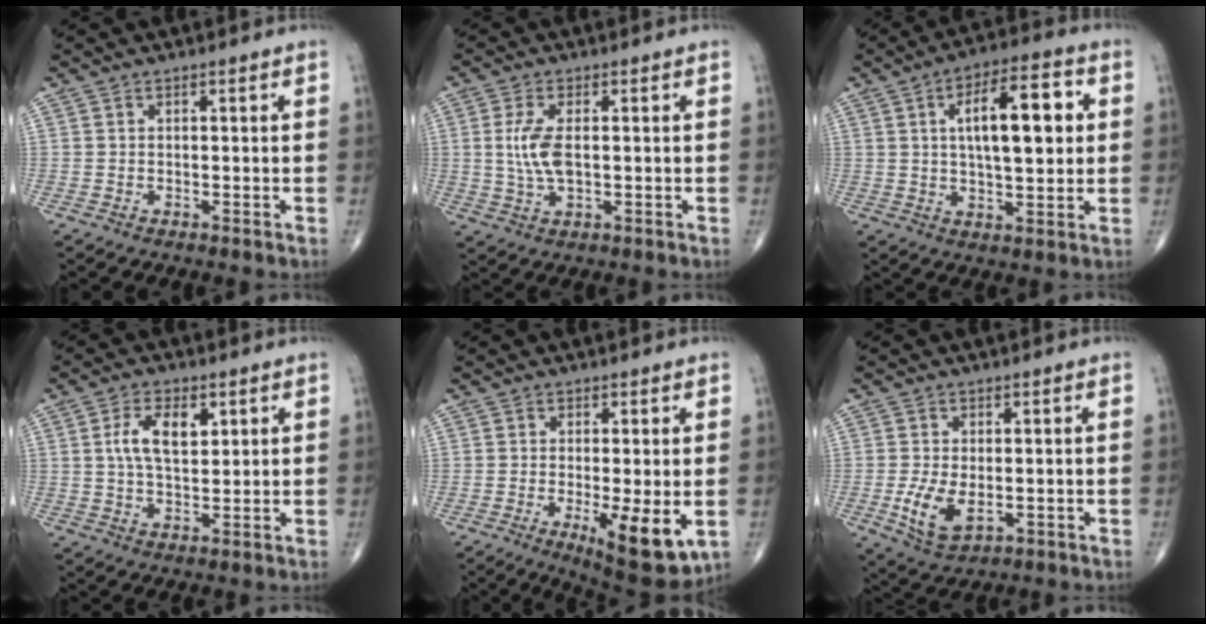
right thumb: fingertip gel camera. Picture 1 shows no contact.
{"total": 6.4, "force": [0.4, 2.8, 5.7], "torque": [-0.124, -0.004, 0.007]}
{"total": 14.3, "force": [2.9, 5.5, 12.9], "torque": [-0.181, 0.008, 0.041]}
{"total": 7.4, "force": [2.2, 3.8, 5.9], "torque": [-0.105, -0.005, 0.041]}
{"total": 10.7, "force": [-2.6, 3.1, 9.9], "torque": [-0.140, -0.024, -0.032]}
{"total": 7.1, "force": [-1.3, 3.9, 5.8], "torque": [-0.112, -0.012, -0.016]}